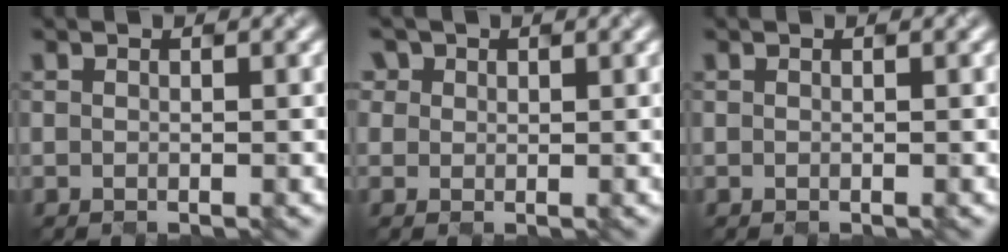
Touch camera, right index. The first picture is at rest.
{"total": 1.2, "force": [0.6, 0.7, -0.7], "torque": [-0.015, -0.008, 0.041]}
{"total": 0.0}